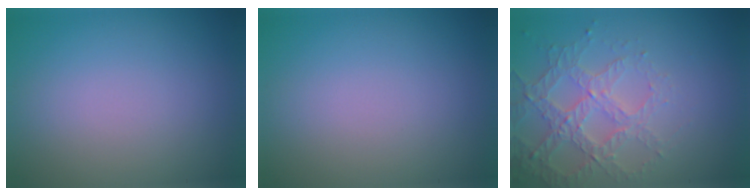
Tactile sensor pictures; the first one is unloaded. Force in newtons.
{"total": 0.0}
{"total": 4.1, "press": 3.2, "slide": 2.5}